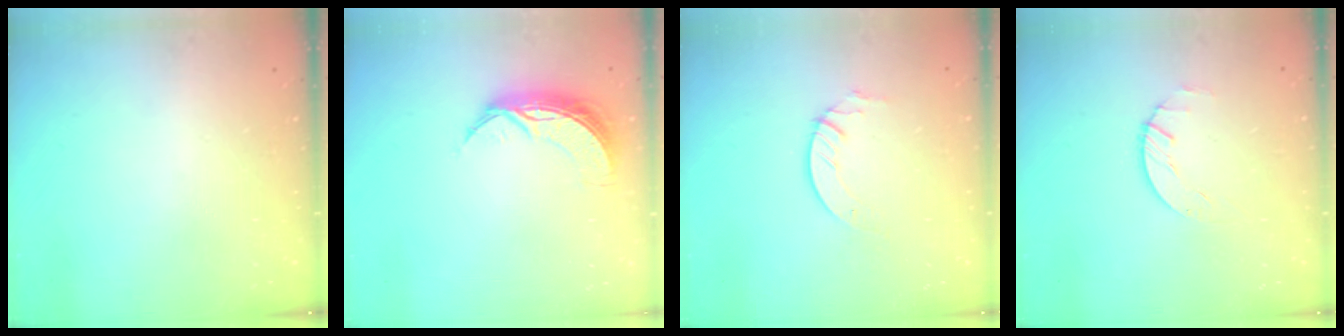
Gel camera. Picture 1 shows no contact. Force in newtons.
{"total": 8.7, "press": 8.7, "slide": 0.3}
{"total": 4.5, "press": 4.4, "slide": 0.4}
{"total": 1.5, "press": 1.5, "slide": 0.2}